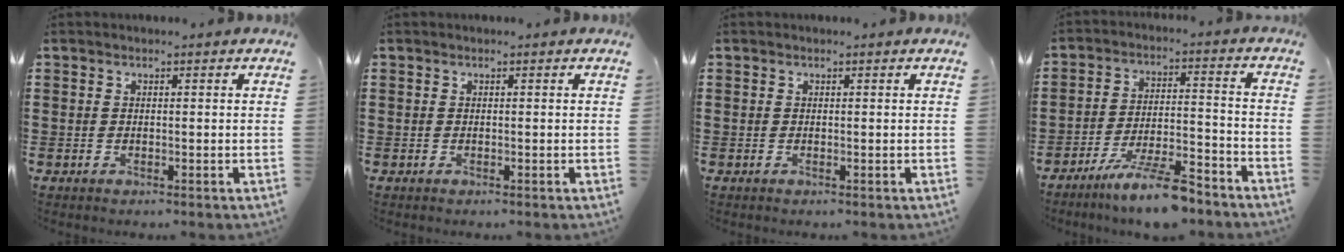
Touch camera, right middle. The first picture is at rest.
{"total": 0.0}
{"total": 0.0}
{"total": 9.3, "force": [-7.4, 1.0, 5.5], "torque": [-0.100, 0.005, -0.136]}